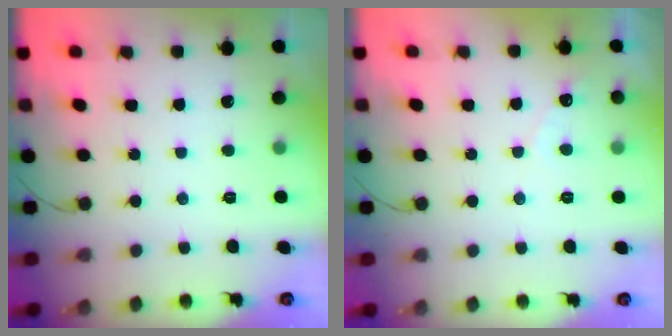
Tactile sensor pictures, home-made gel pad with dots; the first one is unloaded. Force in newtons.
{"total": 2.6, "press": 2.6, "slide": 0.1}